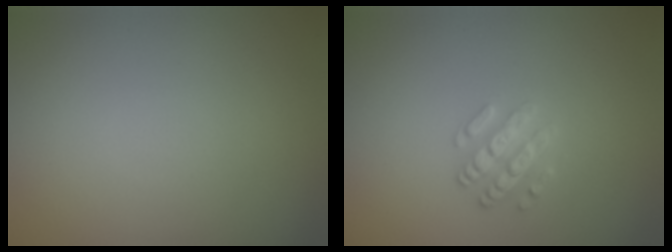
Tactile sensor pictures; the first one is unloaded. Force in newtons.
{"total": 2.5, "press": 2.4, "slide": 0.6}